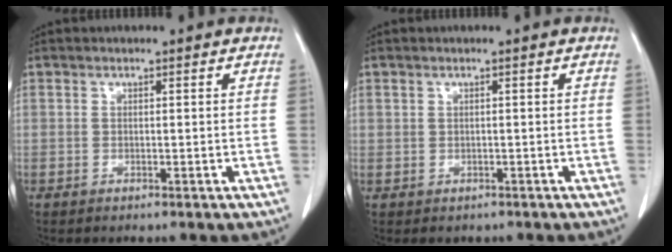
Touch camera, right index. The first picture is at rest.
{"total": 1.3, "force": [-0.3, 1.3, 0.1], "torque": [-0.004, 0.004, 0.001]}